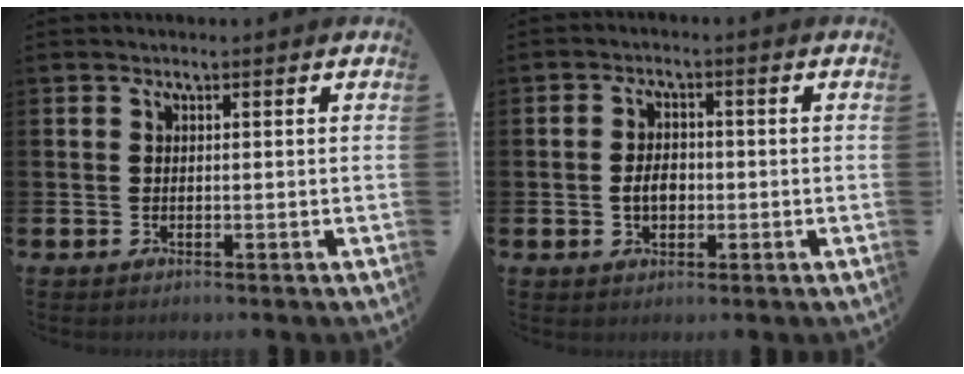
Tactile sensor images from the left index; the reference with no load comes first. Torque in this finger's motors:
{"motor_torque": [0.14, 0.02, 0.12, 0.10]}